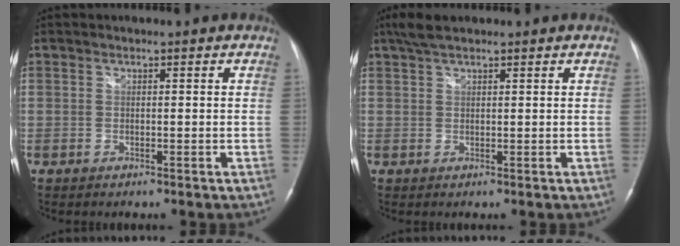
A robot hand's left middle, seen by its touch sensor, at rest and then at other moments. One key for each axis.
{"total": 3.4, "fx": 2.6, "fy": 1.0, "fz": 1.9, "tx": -0.043, "ty": 0.016, "tz": 0.052}